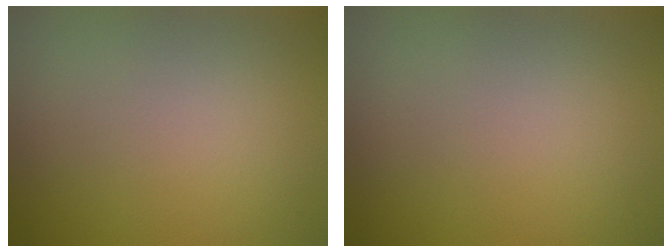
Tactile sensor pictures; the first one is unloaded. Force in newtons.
{"total": 0.0}